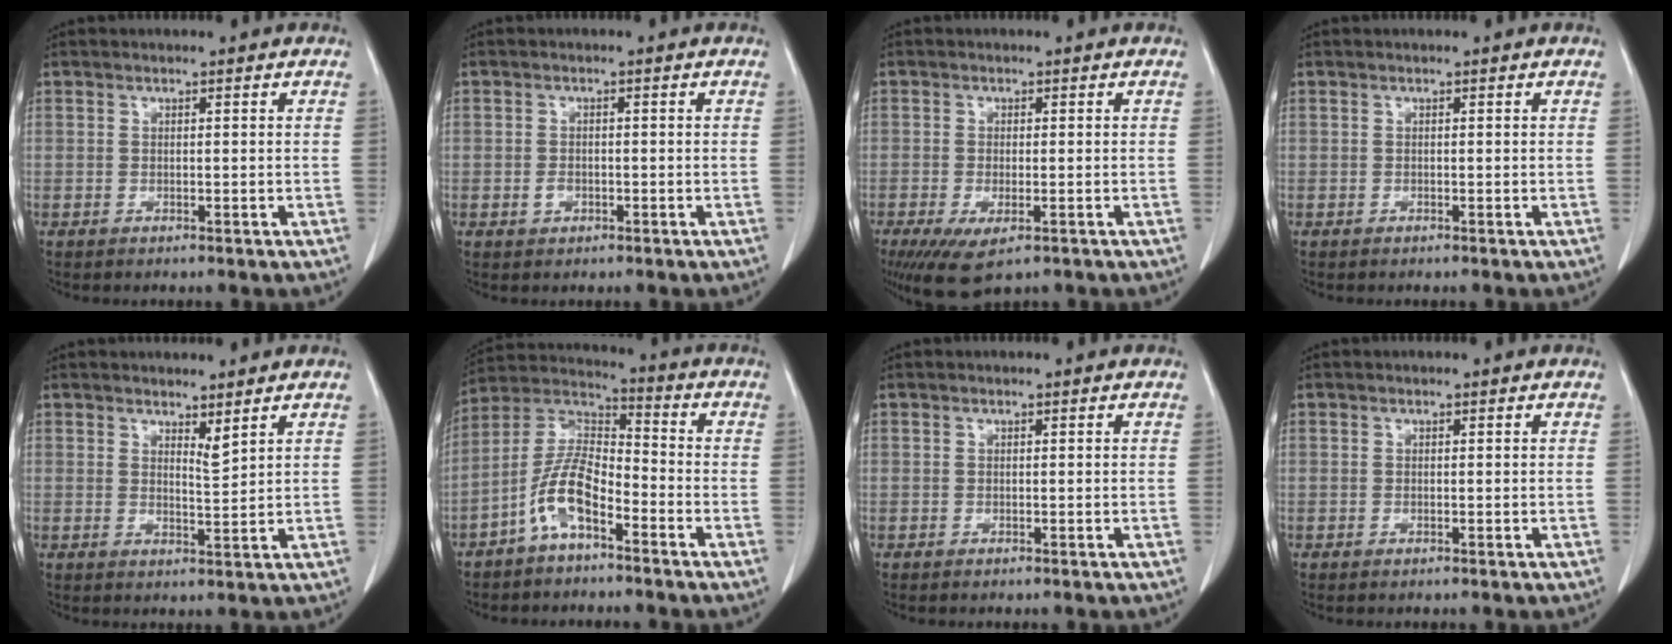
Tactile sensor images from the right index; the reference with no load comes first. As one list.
[{"total": 1.5, "force": [-0.6, 1.1, 0.9], "torque": [-0.018, 0.001, -0.005]}, {"total": 6.5, "force": [-3.7, 2.3, 4.8], "torque": [-0.083, -0.019, -0.058]}, {"total": 0.0}, {"total": 2.1, "force": [1.7, 0.1, 1.2], "torque": [-0.025, -0.013, 0.036]}, {"total": 9.4, "force": [-5.0, 3.2, 7.3], "torque": [-0.165, 0.017, -0.101]}, {"total": 0.0}, {"total": 0.0}]